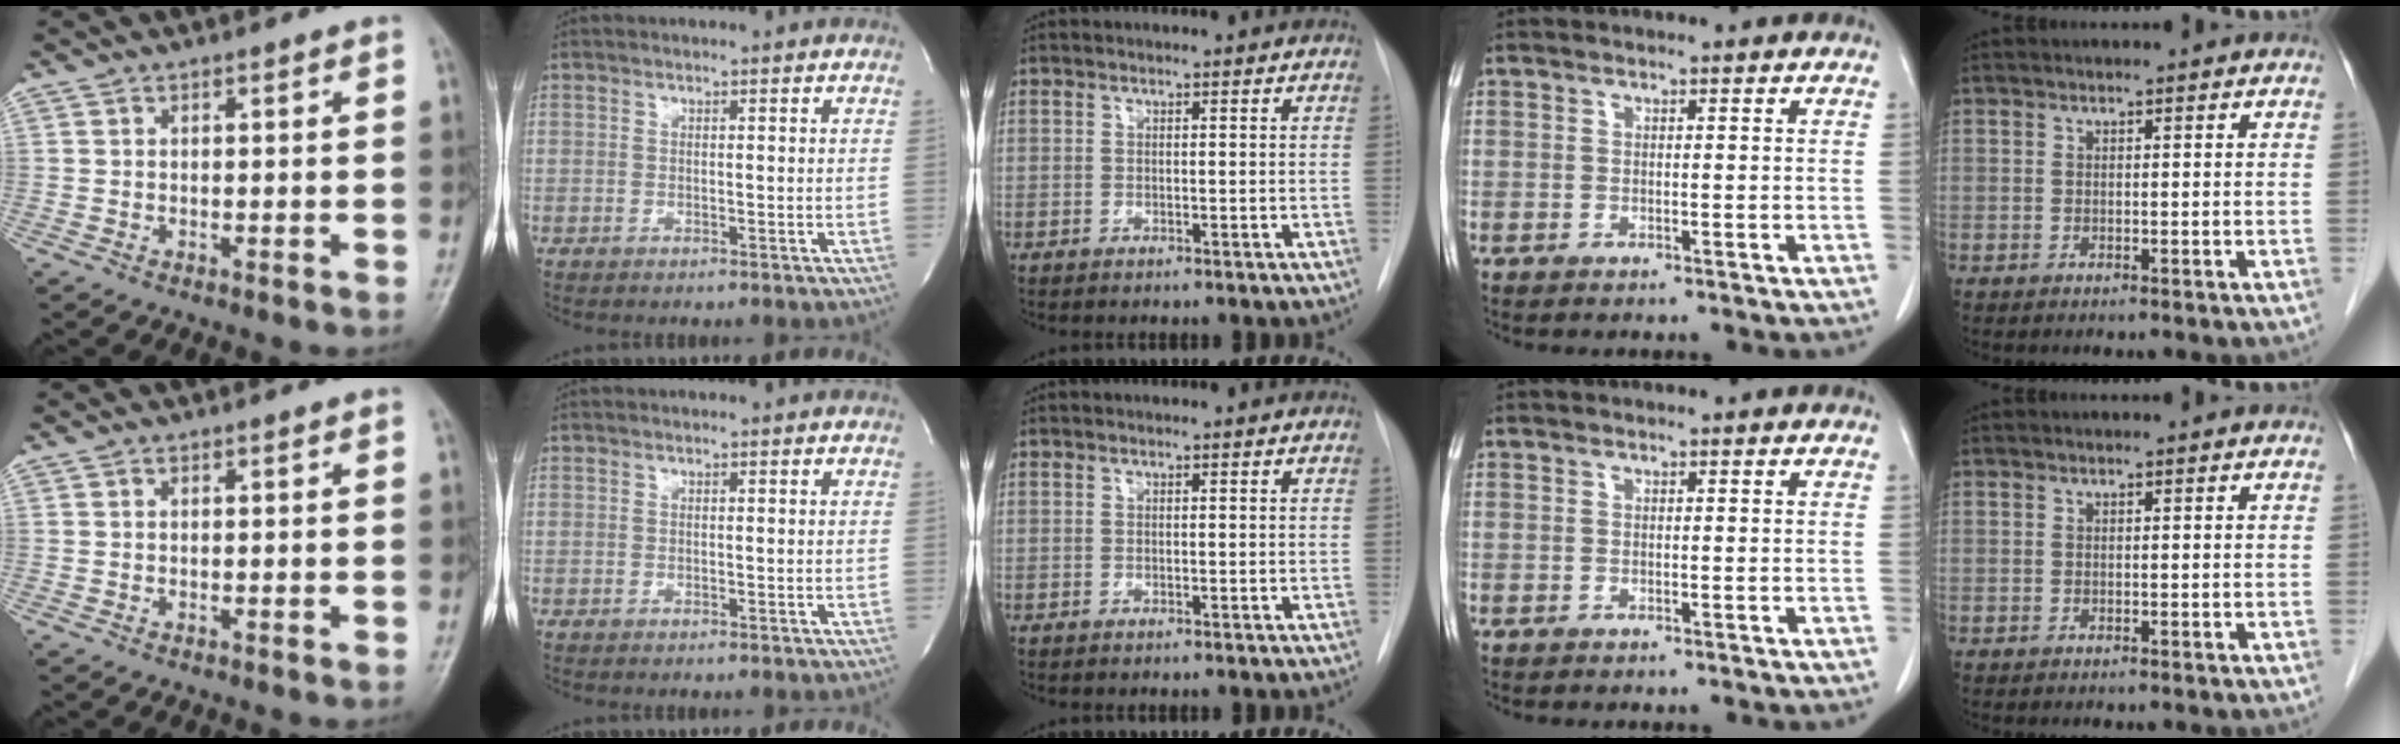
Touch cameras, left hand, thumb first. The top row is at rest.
{}